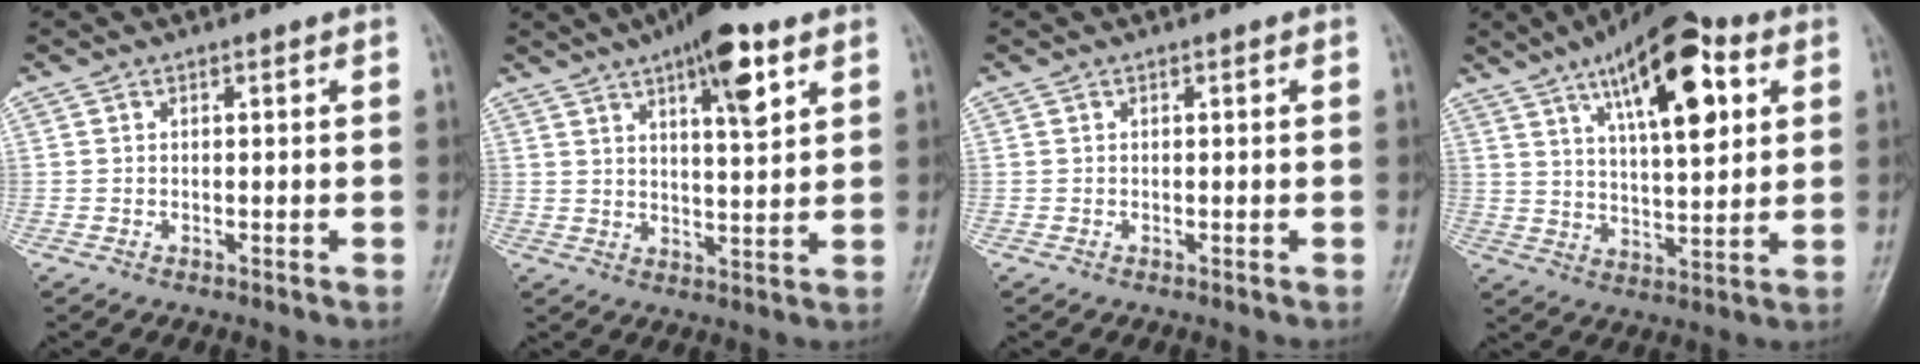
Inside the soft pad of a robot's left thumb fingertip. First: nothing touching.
{"total": 11.4, "force": [6.1, 3.2, 9.1], "torque": [-0.126, -0.021, 0.091]}
{"total": 0.0}
{"total": 17.9, "force": [7.6, 6.9, 14.7], "torque": [-0.198, -0.017, 0.120]}